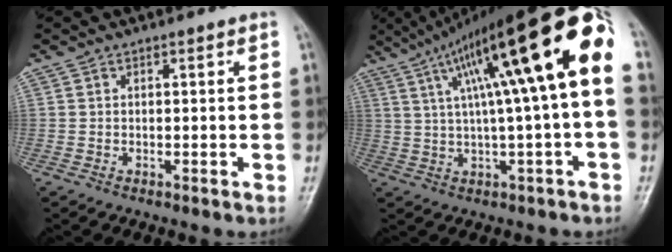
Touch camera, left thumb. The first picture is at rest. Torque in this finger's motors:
{"motor_torque": [2.61, 2.40, 2.62, -0.16, 0.57]}